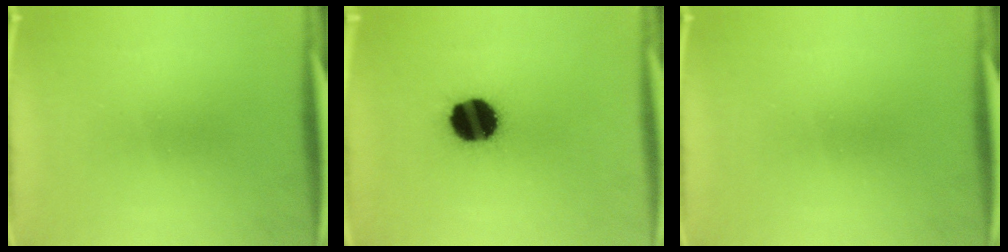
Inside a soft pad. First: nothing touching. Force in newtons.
{"total": 14.7}
{"total": 0.0}